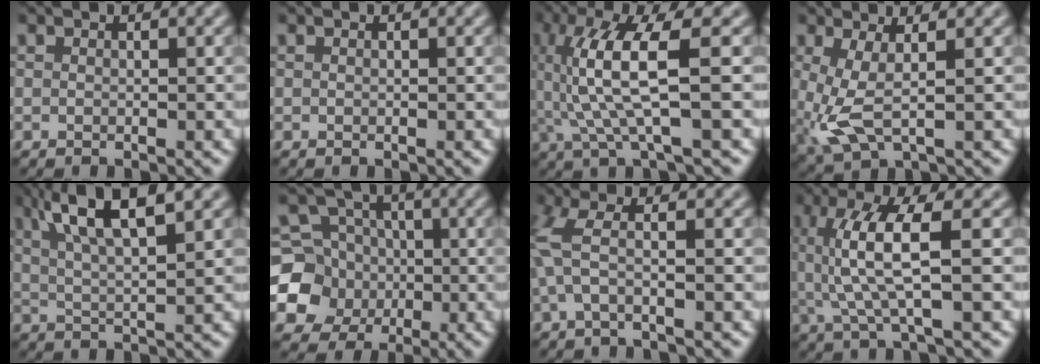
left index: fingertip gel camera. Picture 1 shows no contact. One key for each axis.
{"total": 0.0}
{"total": 7.4, "fx": 0.9, "fy": 1.6, "fz": 7.1, "tx": -0.153, "ty": -0.002, "tz": 0.026}
{"total": 4.0, "fx": 0.0, "fy": 1.3, "fz": 3.8, "tx": -0.096, "ty": -0.012, "tz": 0.001}
{"total": 7.4, "fx": 4.1, "fy": 1.8, "fz": 5.9, "tx": -0.094, "ty": 0.016, "tz": 0.071}
{"total": 7.8, "fx": -1.5, "fy": 7.2, "fz": 2.6, "tx": -0.051, "ty": -0.001, "tz": -0.059}
{"total": 3.0, "fx": -0.2, "fy": 0.5, "fz": 3.0, "tx": -0.077, "ty": 0.003, "tz": -0.012}
{"total": 5.7, "fx": 0.8, "fy": 1.1, "fz": 5.5, "tx": -0.126, "ty": 0.000, "tz": 0.021}